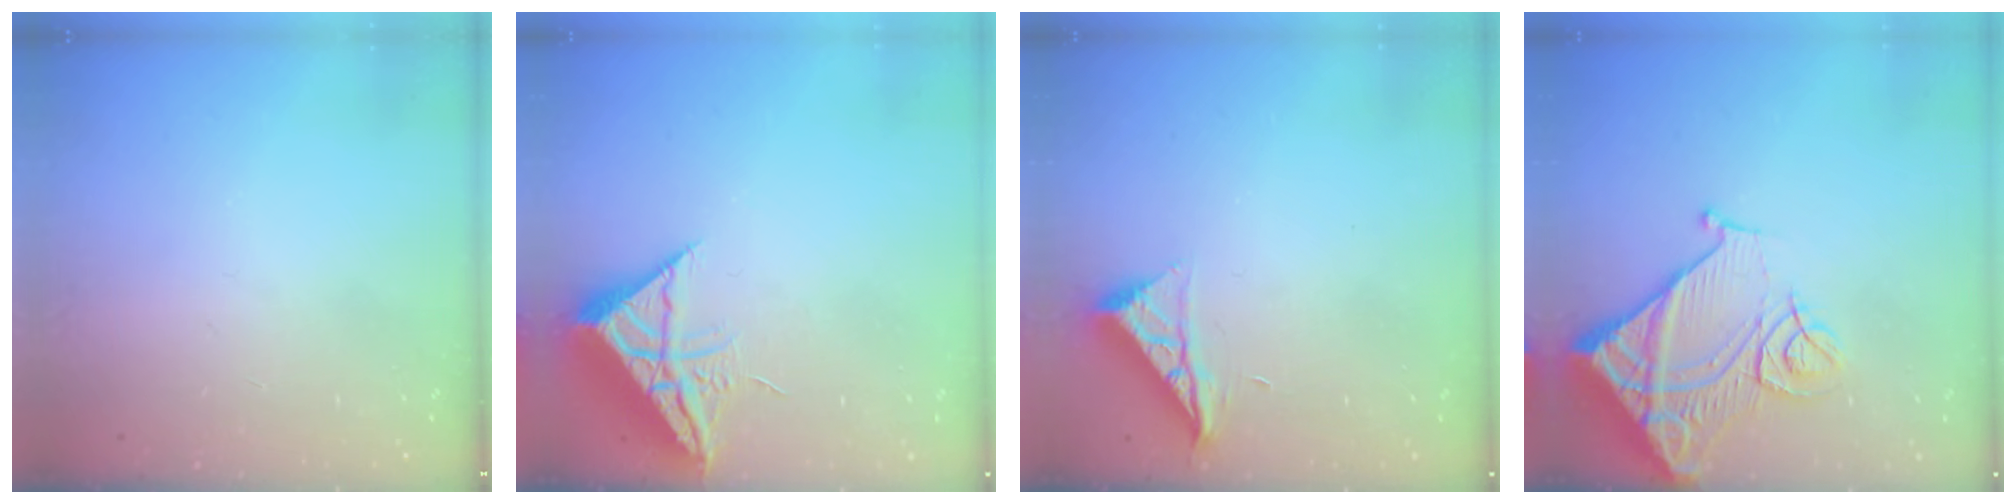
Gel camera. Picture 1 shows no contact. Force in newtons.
{"total": 10.4, "press": 10.3, "slide": 1.1}
{"total": 6.6, "press": 6.6, "slide": 0.3}
{"total": 15.3, "press": 15.2, "slide": 1.9}